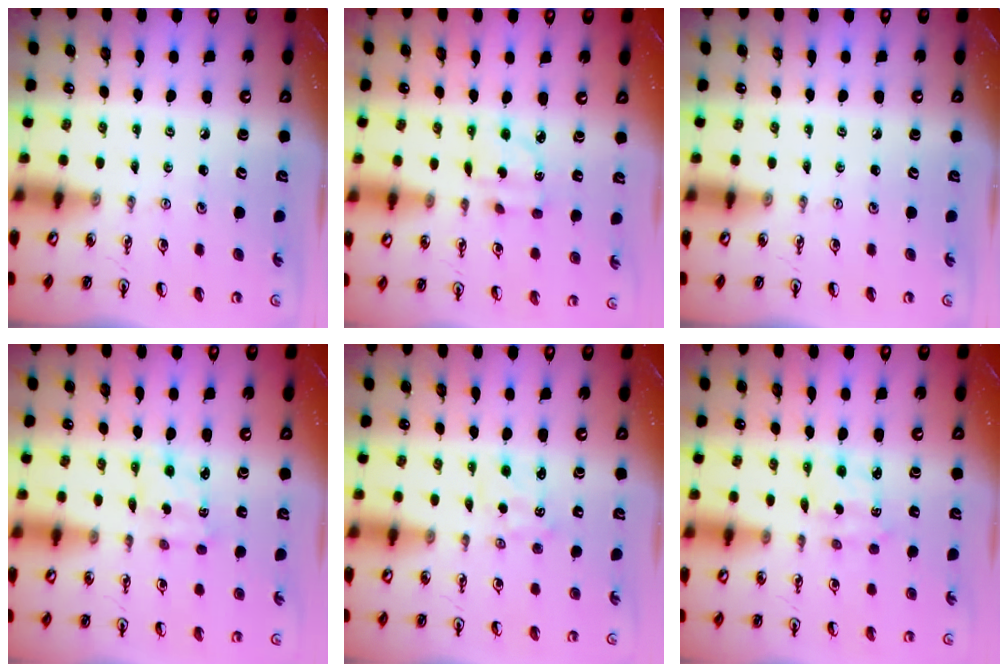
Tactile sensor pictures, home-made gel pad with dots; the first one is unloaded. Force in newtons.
{"total": 2.7, "press": 2.7, "slide": 0.2}
{"total": 0.0}
{"total": 2.2, "press": 2.1, "slide": 0.7}
{"total": 2.1, "press": 2.1, "slide": 0.2}
{"total": 2.3, "press": 2.3, "slide": 0.6}